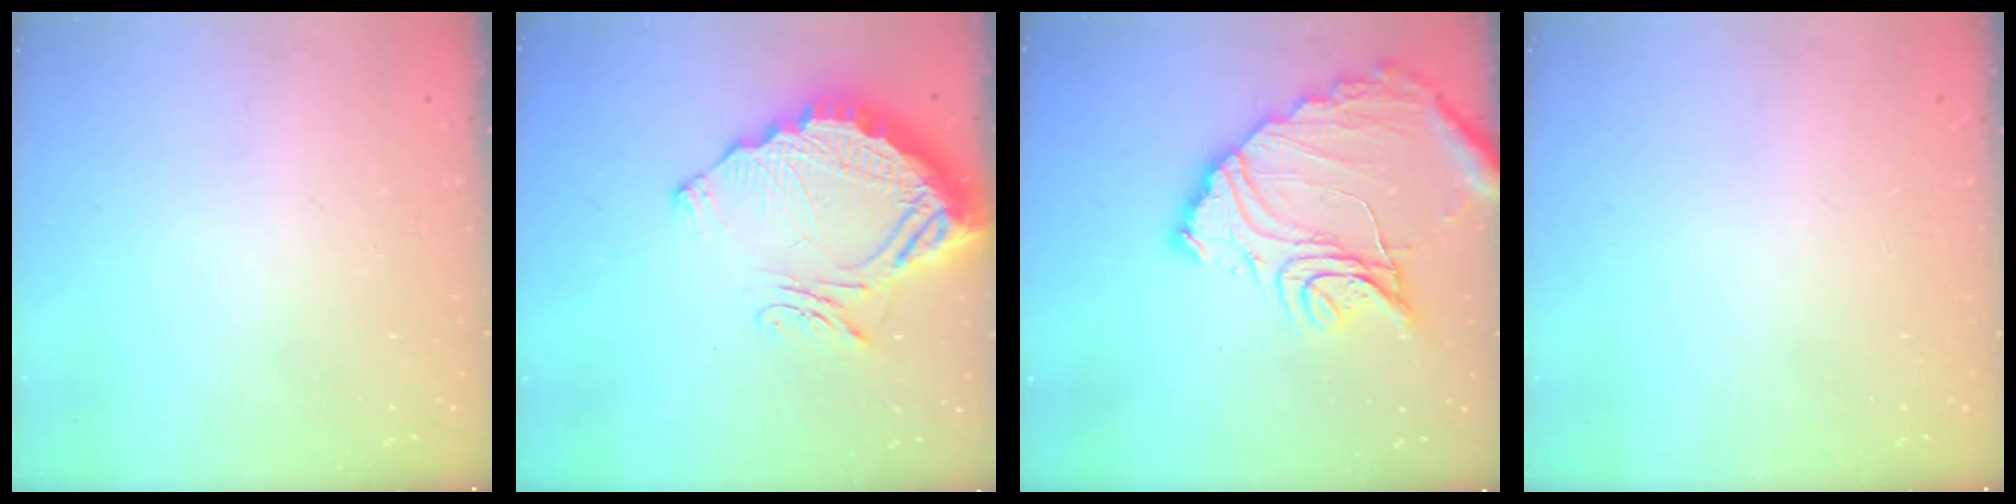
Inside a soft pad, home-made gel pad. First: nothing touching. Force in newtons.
{"total": 19.3, "press": 19.2, "slide": 1.5}
{"total": 18.9, "press": 18.8, "slide": 1.6}
{"total": 0.0}